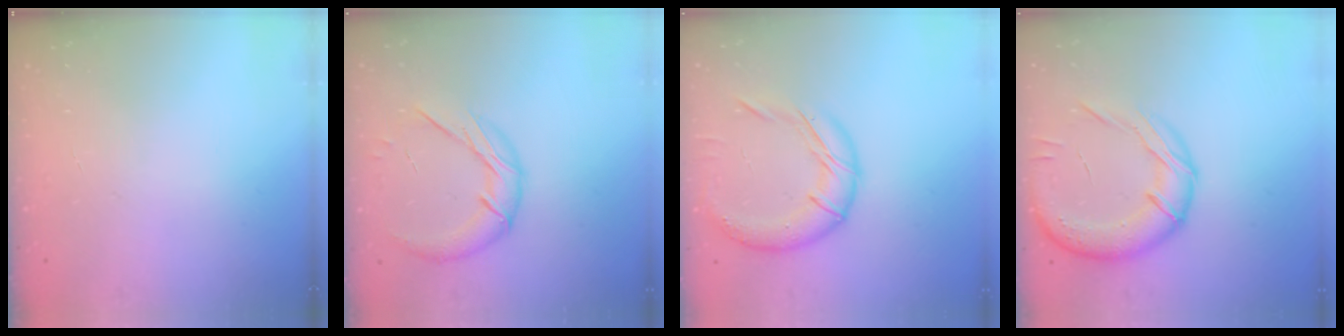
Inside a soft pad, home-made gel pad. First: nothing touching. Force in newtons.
{"total": 13.0, "press": 12.9, "slide": 1.2}
{"total": 15.8, "press": 15.7, "slide": 1.7}
{"total": 17.7, "press": 17.4, "slide": 3.2}